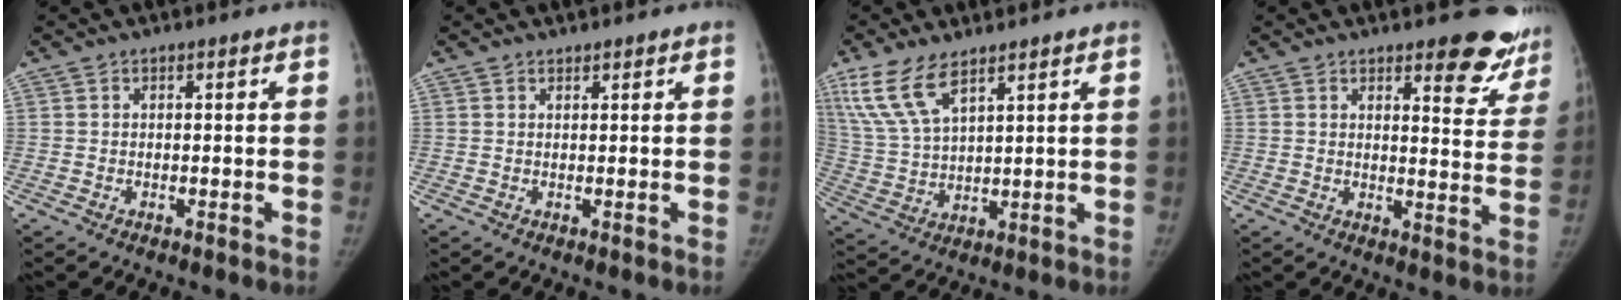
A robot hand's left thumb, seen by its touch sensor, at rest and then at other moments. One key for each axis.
{"total": 0.9, "fx": 0.8, "fy": 0.3, "fz": 0.1, "tx": 0.001, "ty": -0.008, "tz": 0.014}
{"total": 10.3, "fx": 6.9, "fy": 3.9, "fz": 6.6, "tx": -0.136, "ty": -0.021, "tz": 0.150}
{"total": 10.7, "fx": 8.4, "fy": 3.7, "fz": 5.6, "tx": -0.021, "ty": -0.059, "tz": 0.089}